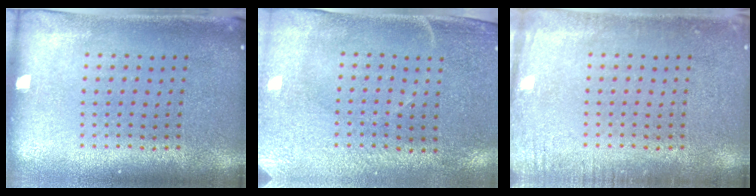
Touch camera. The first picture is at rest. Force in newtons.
{"total": 2.9, "press": 2.5, "slide": 1.4}
{"total": 1.8, "press": 1.8, "slide": 0.2}